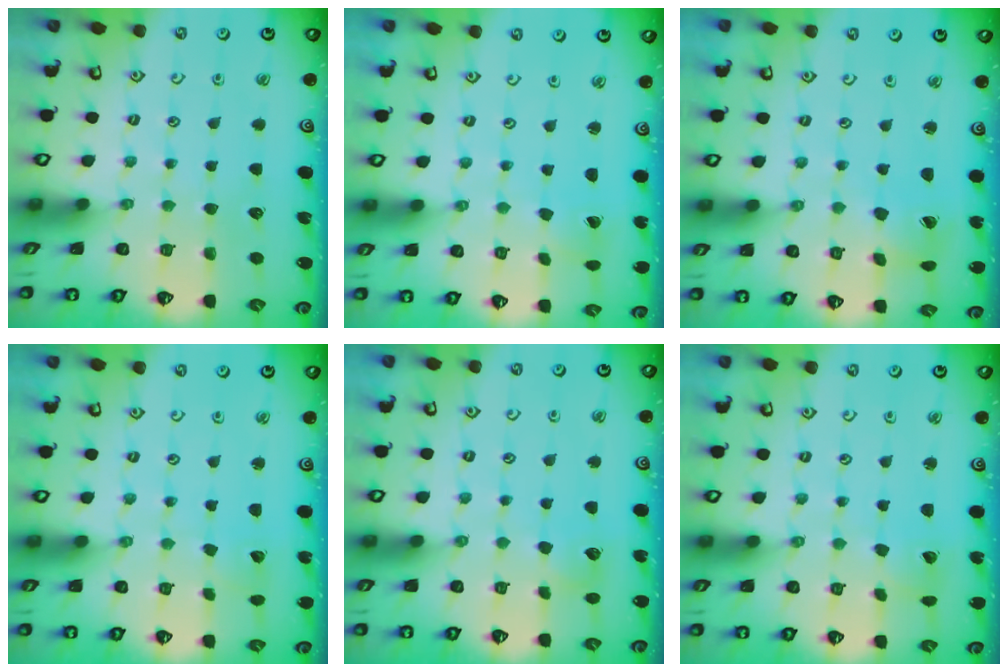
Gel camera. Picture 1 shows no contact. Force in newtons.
{"total": 1.3, "press": 1.3, "slide": 0.1}
{"total": 3.0, "press": 2.9, "slide": 0.5}
{"total": 2.6, "press": 2.6, "slide": 0.3}
{"total": 5.6, "press": 5.6, "slide": 0.6}
{"total": 2.6, "press": 2.6, "slide": 0.3}